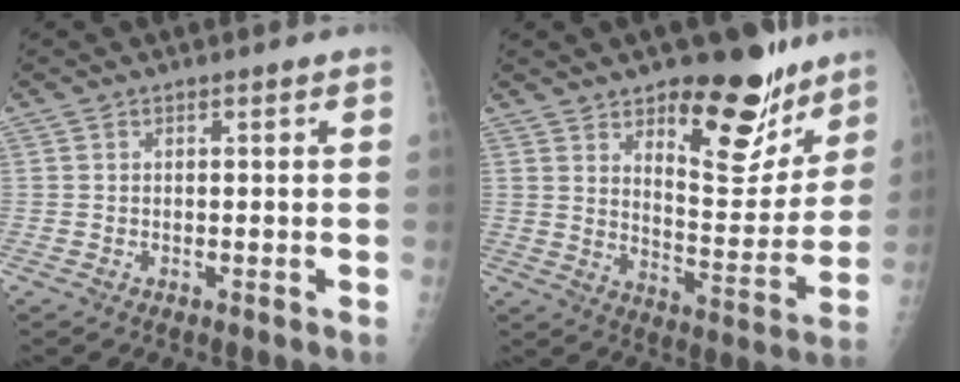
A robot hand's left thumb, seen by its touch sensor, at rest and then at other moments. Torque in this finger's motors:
{"motor_torque": [0.43, 0.62, 0.22, -0.07, 0.20]}